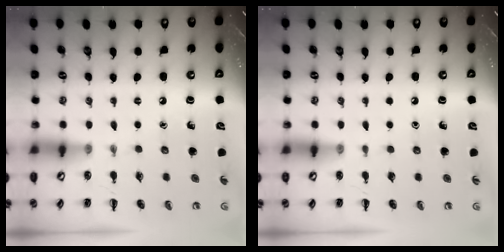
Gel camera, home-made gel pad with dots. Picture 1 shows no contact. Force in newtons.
{"total": 0.0}